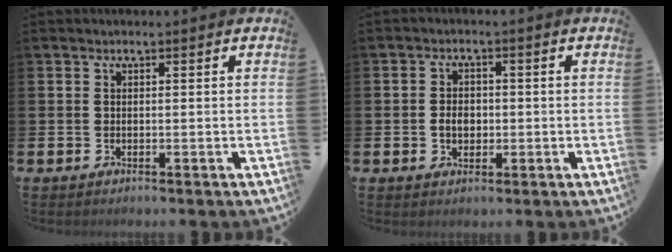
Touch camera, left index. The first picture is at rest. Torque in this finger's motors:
{"motor_torque": [0.47, 0.41, 0.09, 0.06]}